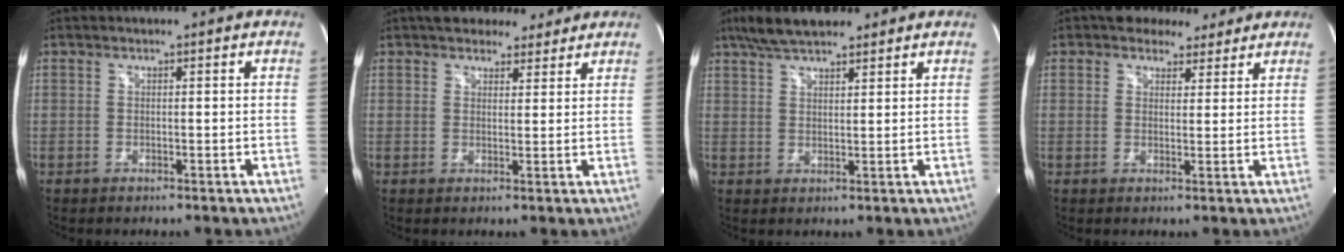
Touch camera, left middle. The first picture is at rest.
{"total": 8.5, "force": [7.2, 3.4, 3.0], "torque": [-0.036, 0.019, 0.100]}
{"total": 8.4, "force": [6.6, 2.3, 4.7], "torque": [-0.090, 0.023, 0.117]}
{"total": 6.7, "force": [5.4, 3.4, 1.9], "torque": [-0.023, 0.016, 0.074]}